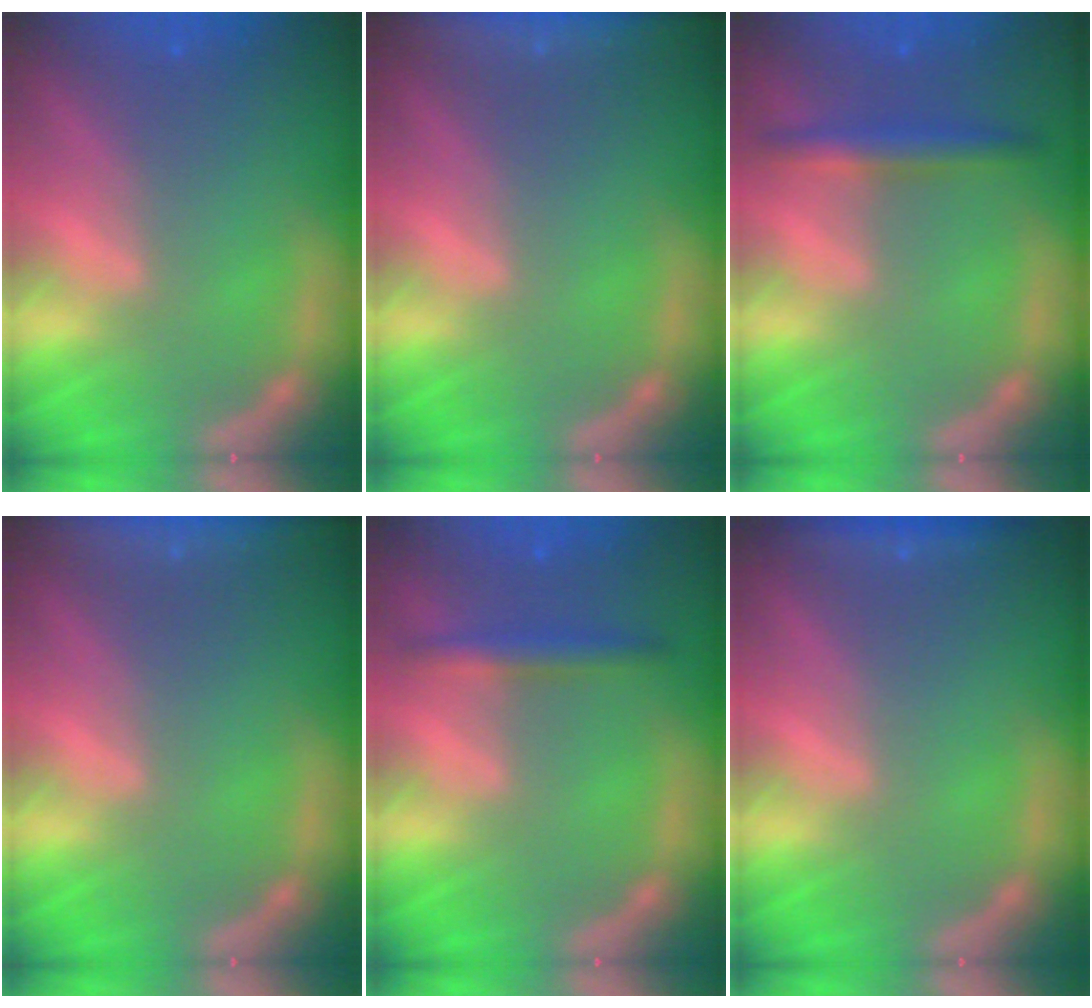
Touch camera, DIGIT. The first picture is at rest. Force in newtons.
{"total": 7.9}
{"total": 3.0}
{"total": 7.9}
{"total": 2.4}
{"total": 1.9}